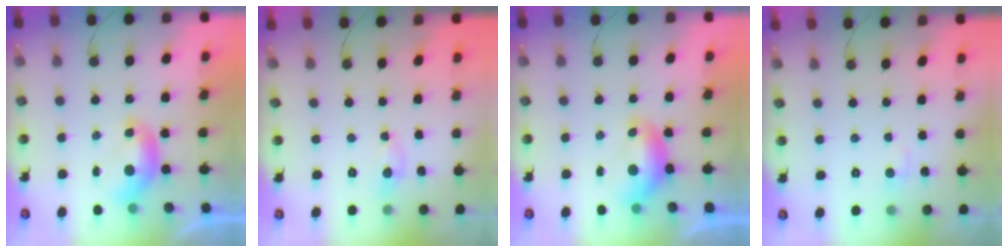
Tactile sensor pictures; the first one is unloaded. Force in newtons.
{"total": 0.8, "press": 0.6, "slide": 0.5}
{"total": 0.0}
{"total": 1.5, "press": 1.2, "slide": 0.8}